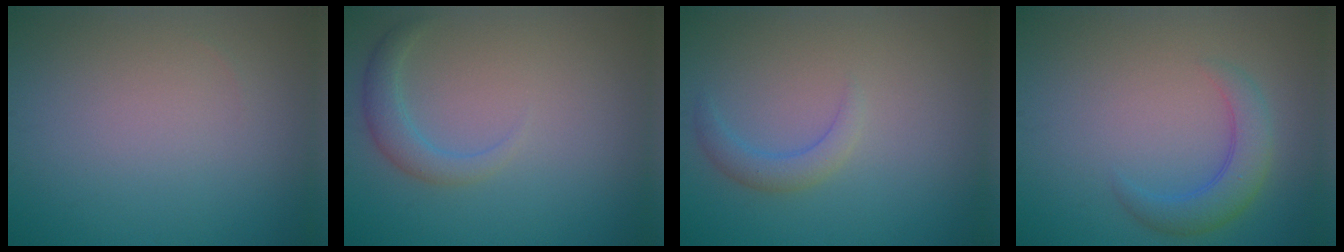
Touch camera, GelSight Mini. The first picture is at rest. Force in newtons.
{"total": 2.1, "press": 2.1, "slide": 0.1}
{"total": 1.9, "press": 1.9, "slide": 0.2}
{"total": 3.4, "press": 3.4, "slide": 0.2}